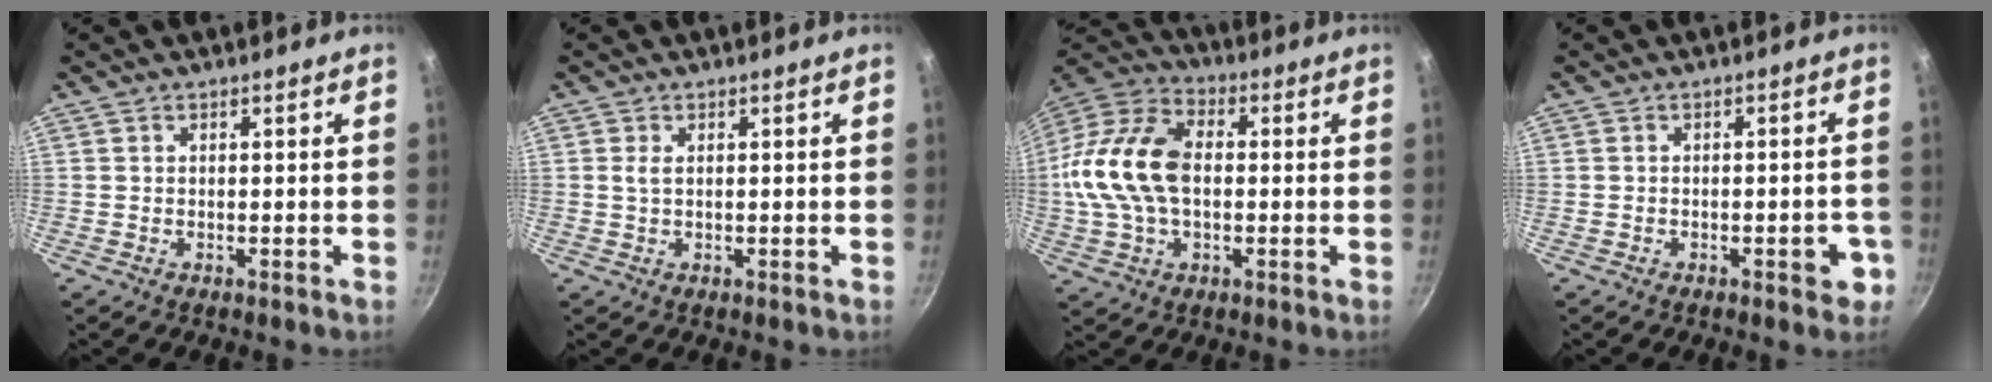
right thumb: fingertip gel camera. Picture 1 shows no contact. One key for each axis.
{"total": 1.4, "fx": 0.3, "fy": 0.8, "fz": 1.1, "tx": -0.022, "ty": 0.000, "tz": 0.004}
{"total": 18.1, "fx": 0.2, "fy": 11.7, "fz": 13.7, "tx": -0.260, "ty": 0.034, "tz": -0.009}
{"total": 4.3, "fx": -1.8, "fy": 1.9, "fz": 3.4, "tx": -0.027, "ty": 0.013, "tz": -0.024}